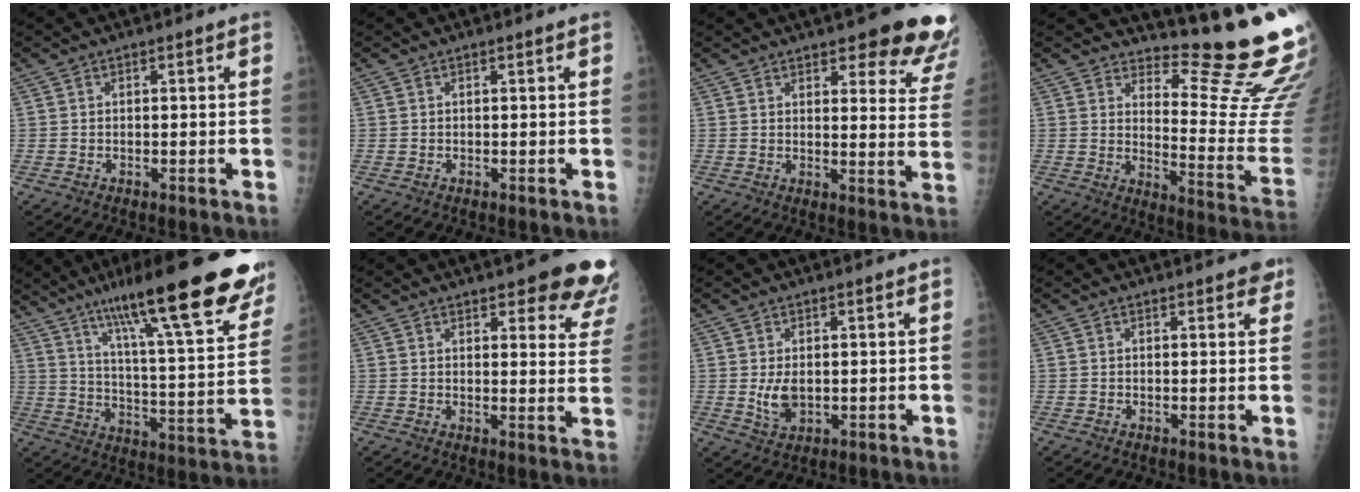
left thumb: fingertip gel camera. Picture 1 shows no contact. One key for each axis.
{"total": 0.0}
{"total": 13.8, "fx": 10.6, "fy": 4.1, "fz": 7.8, "tx": -0.047, "ty": -0.061, "tz": 0.110}
{"total": 16.7, "fx": 14.8, "fy": 1.4, "fz": 7.6, "tx": -0.076, "ty": -0.196, "tz": 0.189}
{"total": 27.5, "fx": 18.3, "fy": 4.6, "fz": 20.0, "tx": -0.277, "ty": -0.055, "tz": 0.273}
{"total": 12.2, "fx": 9.2, "fy": 3.6, "fz": 7.1, "tx": -0.039, "ty": -0.045, "tz": 0.091}
{"total": 3.9, "fx": 0.4, "fy": 2.3, "fz": 3.2, "tx": -0.053, "ty": -0.011, "tz": 0.016}
{"total": 3.0, "fx": 2.2, "fy": 1.1, "fz": 1.6, "tx": -0.002, "ty": -0.003, "tz": 0.022}